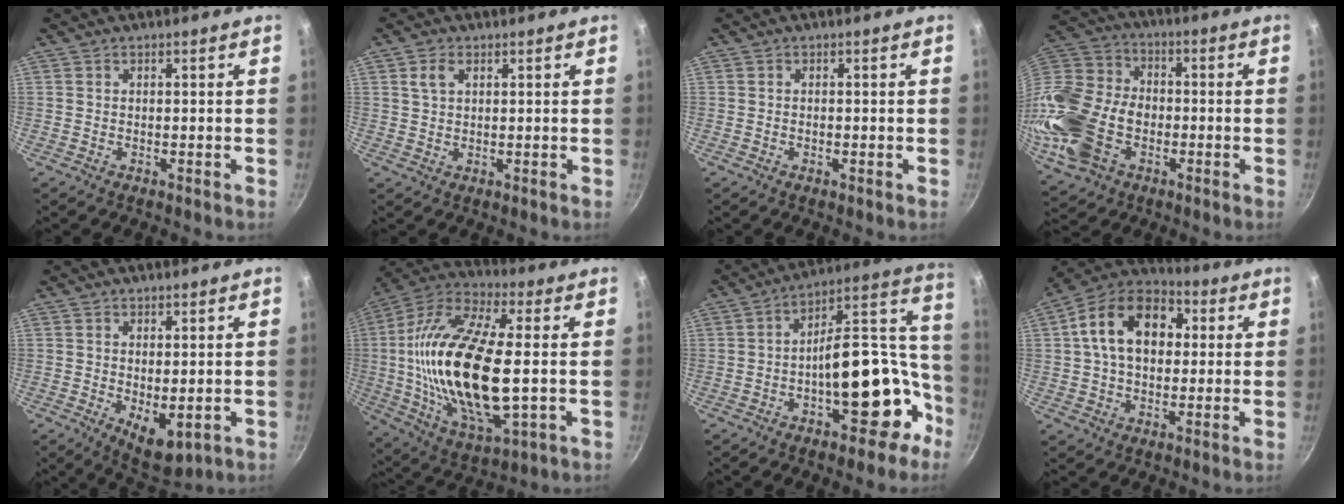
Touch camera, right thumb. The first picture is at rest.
{"total": 3.3, "force": [1.3, 2.1, 2.1], "torque": [-0.033, 0.000, 0.025]}
{"total": 0.8, "force": [-0.2, 0.4, 0.6], "torque": [-0.011, 0.002, -0.005]}
{"total": 21.9, "force": [-5.7, 15.5, 14.3], "torque": [-0.305, 0.030, -0.111]}
{"total": 6.7, "force": [-0.6, 3.3, 5.8], "torque": [-0.072, -0.017, 0.004]}
{"total": 27.2, "force": [-0.3, 11.1, 24.8], "torque": [-0.496, 0.008, -0.013]}
{"total": 22.8, "force": [-6.8, 12.2, 18.0], "torque": [-0.178, 0.093, -0.091]}
{"total": 16.5, "force": [3.0, 11.3, 11.6], "torque": [-0.164, 0.027, 0.030]}